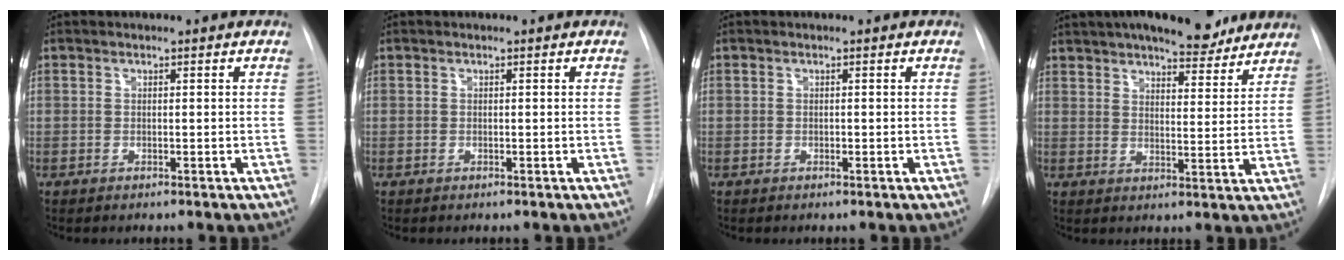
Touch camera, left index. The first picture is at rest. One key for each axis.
{"total": 0.0}
{"total": 0.0}
{"total": 16.9, "fx": 14.0, "fy": 4.5, "fz": 8.3, "tx": -0.127, "ty": 0.020, "tz": 0.193}